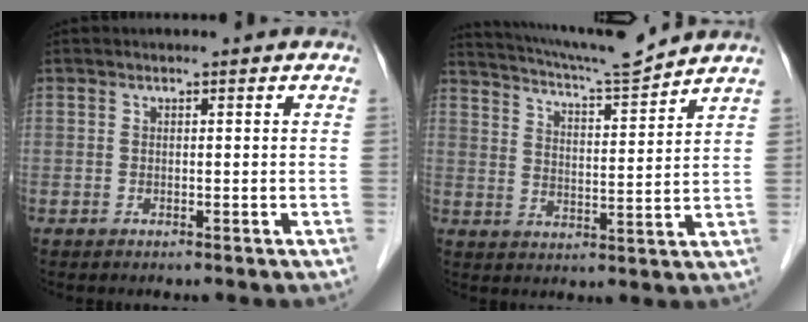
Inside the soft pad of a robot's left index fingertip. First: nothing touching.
{"total": 10.8, "force": [10.3, -1.3, 3.0], "torque": [-0.062, -0.010, 0.165]}